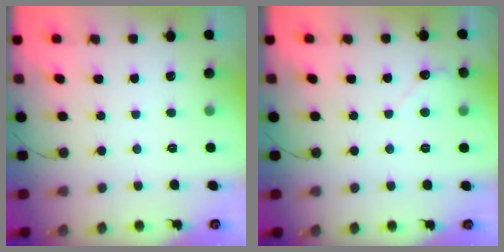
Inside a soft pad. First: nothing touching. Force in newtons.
{"total": 2.7, "press": 2.7, "slide": 0.2}